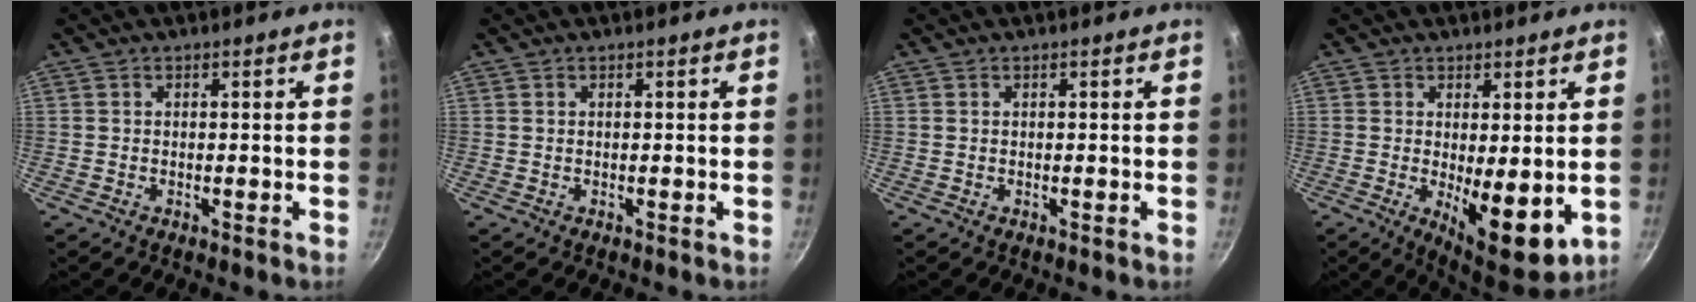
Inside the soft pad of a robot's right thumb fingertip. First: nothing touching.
{"total": 0.0}
{"total": 0.0}
{"total": 10.3, "force": [-1.1, 3.8, 9.5], "torque": [-0.113, -0.018, -0.001]}